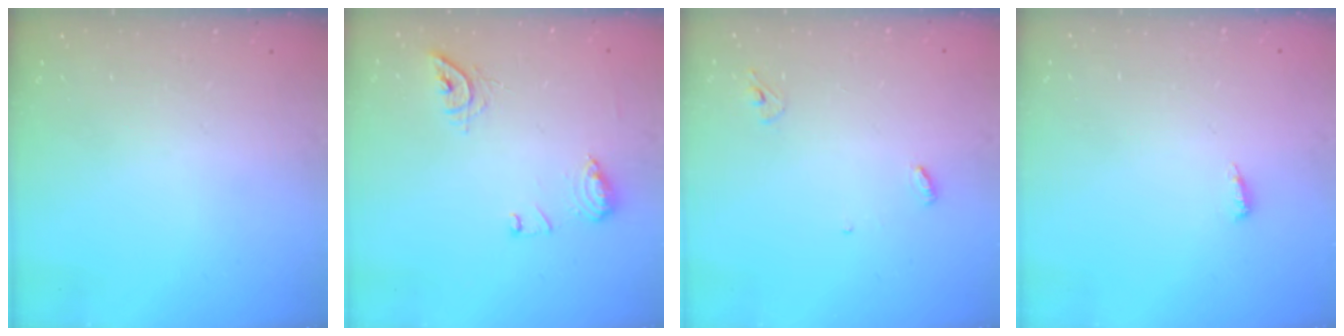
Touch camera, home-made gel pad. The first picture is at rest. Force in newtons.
{"total": 9.8, "press": 9.8, "slide": 0.6}
{"total": 3.7, "press": 3.6, "slide": 0.3}
{"total": 4.6, "press": 4.5, "slide": 0.9}